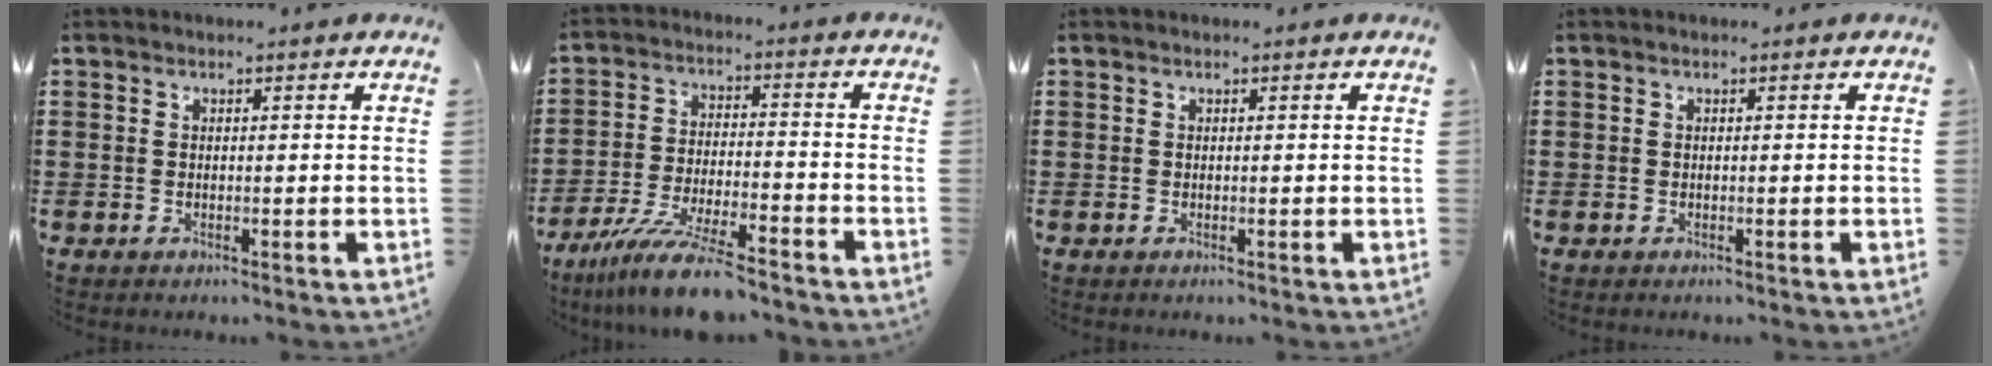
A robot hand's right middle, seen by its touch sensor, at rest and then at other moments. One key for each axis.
{"total": 10.4, "fx": -8.7, "fy": 0.8, "fz": 5.6, "tx": -0.107, "ty": 0.007, "tz": -0.167}
{"total": 0.0}
{"total": 0.0}